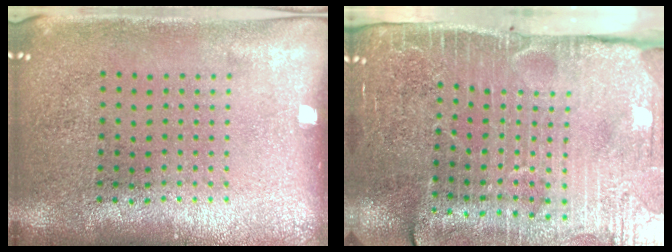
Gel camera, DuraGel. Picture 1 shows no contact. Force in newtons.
{"total": 3.9, "press": 3.6, "slide": 1.4}